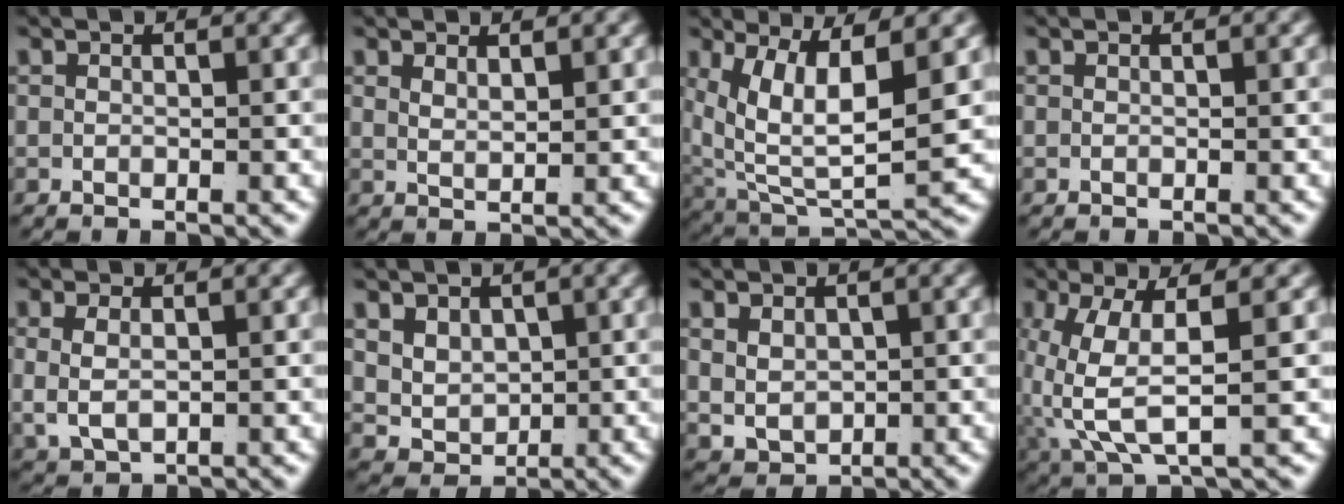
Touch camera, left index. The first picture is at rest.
{"total": 1.5, "force": [1.2, -0.3, 0.8], "torque": [-0.017, -0.013, 0.035]}
{"total": 9.7, "force": [1.4, 6.3, 7.3], "torque": [-0.152, -0.037, 0.040]}
{"total": 0.0}
{"total": 3.0, "force": [0.4, 2.0, 2.2], "torque": [-0.055, -0.009, 0.022]}
{"total": 5.2, "force": [0.4, 4.7, 2.2], "torque": [-0.062, -0.036, 0.021]}
{"total": 3.8, "force": [0.0, 3.2, 1.9], "torque": [-0.050, -0.031, 0.021]}
{"total": 6.9, "force": [0.1, 3.2, 6.1], "torque": [-0.123, -0.014, 0.015]}